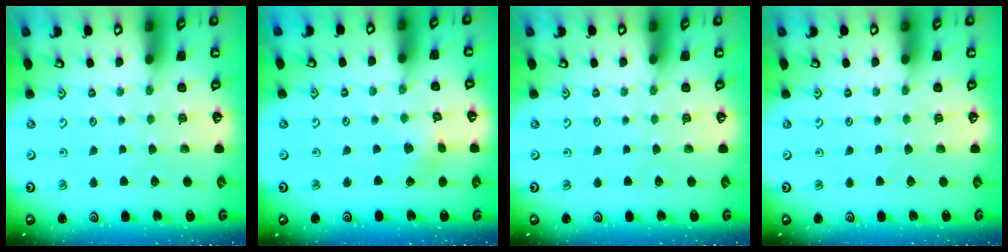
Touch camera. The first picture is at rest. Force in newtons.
{"total": 2.4, "press": 2.4, "slide": 0.2}
{"total": 0.0}
{"total": 0.0}